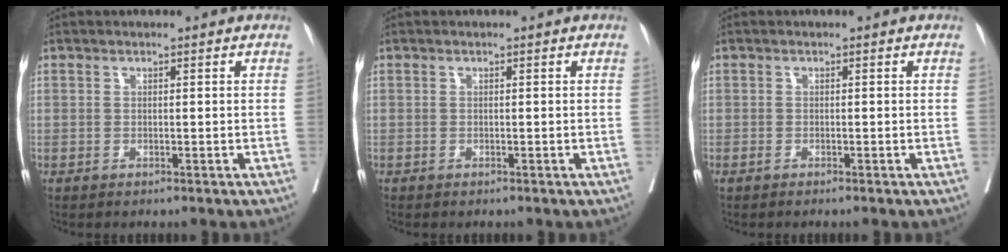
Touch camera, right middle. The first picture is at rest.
{"total": 0.0}
{"total": 1.2, "force": [-1.0, 0.0, 0.7], "torque": [-0.011, -0.001, -0.012]}